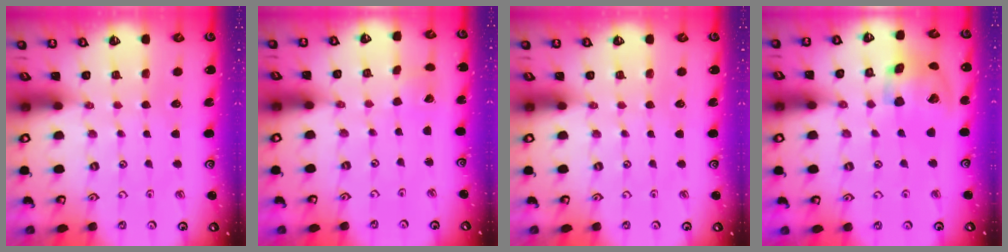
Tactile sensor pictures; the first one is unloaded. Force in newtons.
{"total": 2.5, "press": 2.4, "slide": 0.3}
{"total": 0.0}
{"total": 16.0, "press": 15.9, "slide": 2.5}